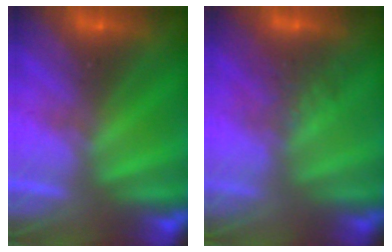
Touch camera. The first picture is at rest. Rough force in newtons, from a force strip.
{"total": 2.7}